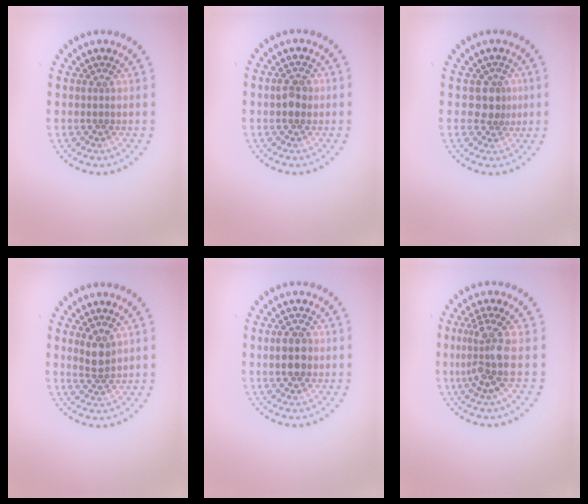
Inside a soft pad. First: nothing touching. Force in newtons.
{"total": 1.9, "press": 1.8, "slide": 0.3}
{"total": 2.2, "press": 1.7, "slide": 1.3}
{"total": 2.0, "press": 1.8, "slide": 1.0}
{"total": 2.8, "press": 2.8, "slide": 0.2}
{"total": 3.6, "press": 2.9, "slide": 2.1}